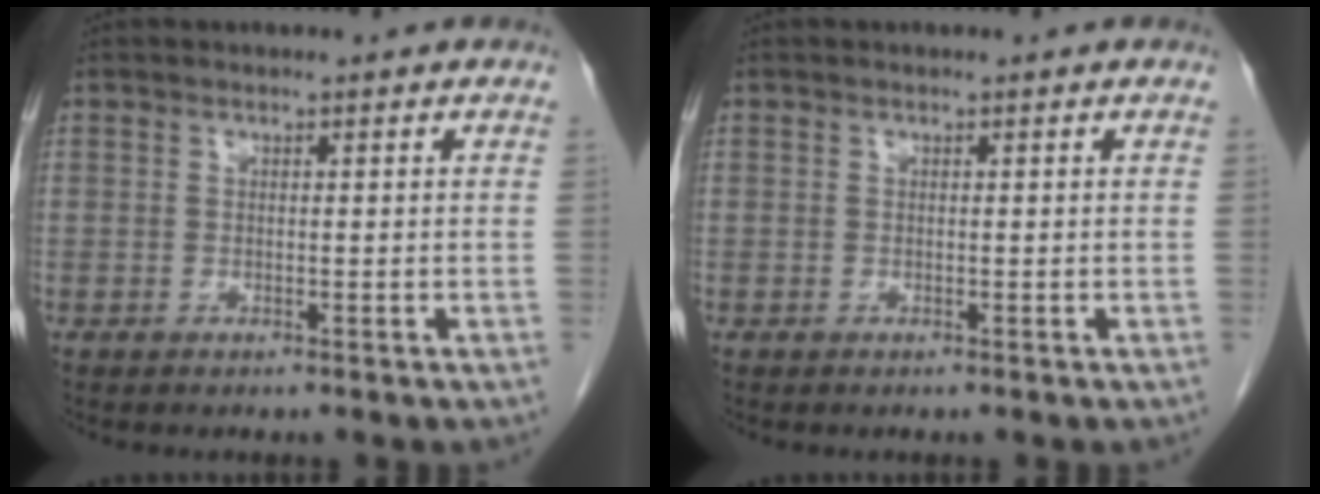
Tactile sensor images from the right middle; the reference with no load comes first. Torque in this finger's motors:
{"motor_torque": [0.40, -0.23, 0.01, -0.01]}